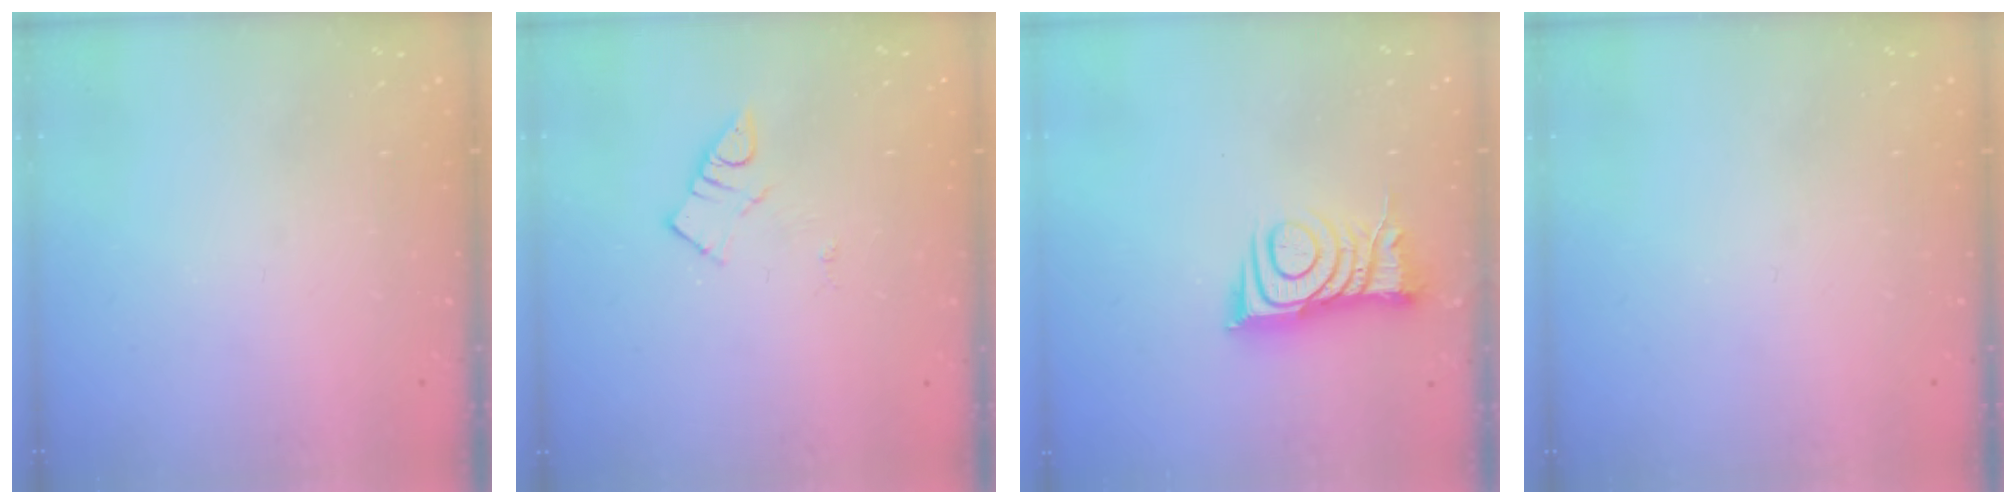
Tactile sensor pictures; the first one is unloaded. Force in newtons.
{"total": 3.7, "press": 3.7, "slide": 0.5}
{"total": 9.8, "press": 9.8, "slide": 0.2}
{"total": 0.0}